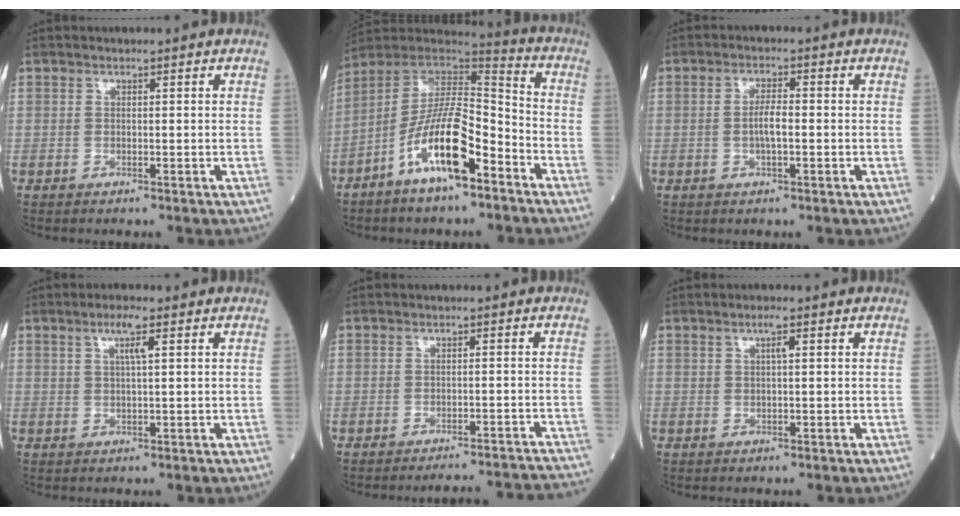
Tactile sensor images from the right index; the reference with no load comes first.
{"total": 14.9, "force": [-7.7, 3.5, 12.3], "torque": [-0.235, 0.002, -0.136]}
{"total": 3.1, "force": [-0.5, 0.7, 3.0], "torque": [-0.062, 0.003, -0.009]}
{"total": 3.2, "force": [1.4, 0.2, 2.9], "torque": [-0.059, 0.005, 0.026]}
{"total": 11.8, "force": [-11.6, -0.1, 1.9], "torque": [-0.007, 0.007, -0.130]}
{"total": 1.6, "force": [0.6, 0.2, 1.5], "torque": [-0.032, 0.004, 0.010]}